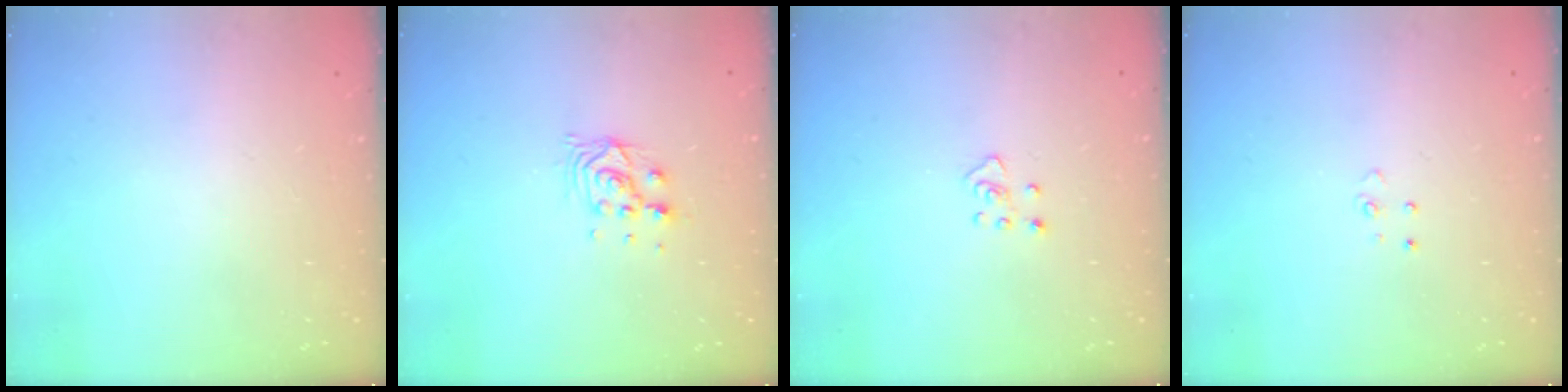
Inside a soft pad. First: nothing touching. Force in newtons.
{"total": 6.8, "press": 6.8, "slide": 0.5}
{"total": 3.4, "press": 3.3, "slide": 0.6}
{"total": 3.8, "press": 3.8, "slide": 0.3}